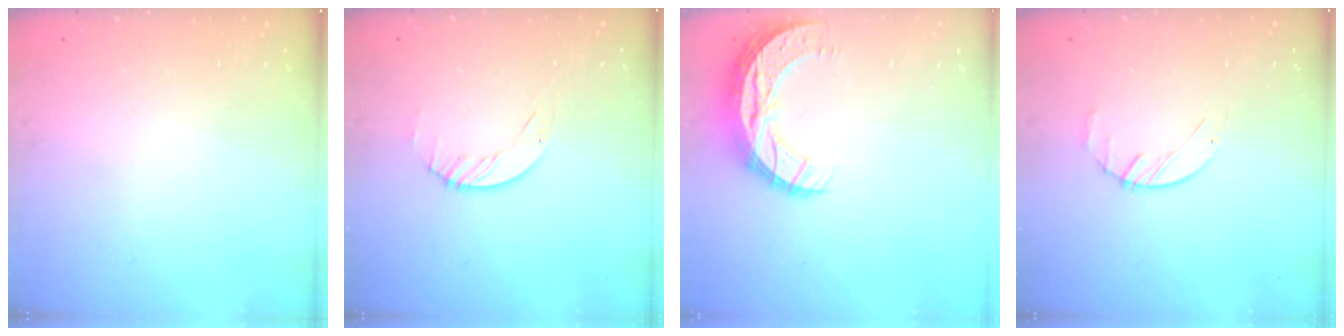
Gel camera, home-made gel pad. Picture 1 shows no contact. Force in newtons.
{"total": 1.9, "press": 1.9, "slide": 0.2}
{"total": 11.7, "press": 11.6, "slide": 0.8}
{"total": 1.9, "press": 1.9, "slide": 0.3}